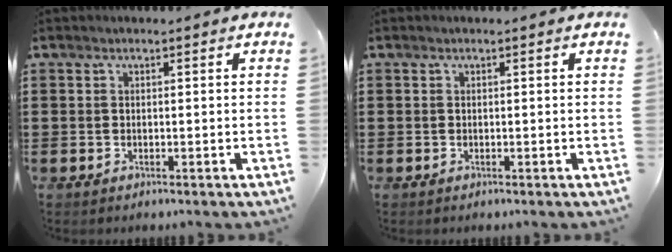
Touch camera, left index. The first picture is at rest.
{"total": 0.0}